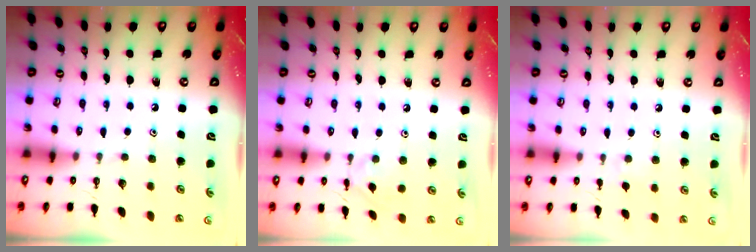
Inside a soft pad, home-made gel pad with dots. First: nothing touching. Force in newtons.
{"total": 1.8, "press": 1.8, "slide": 0.1}
{"total": 4.8, "press": 4.7, "slide": 0.8}